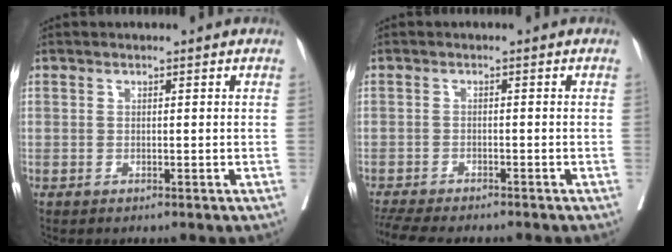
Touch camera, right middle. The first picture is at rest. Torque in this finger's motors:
{"motor_torque": [0.42, -0.68, 0.10, 0.03]}